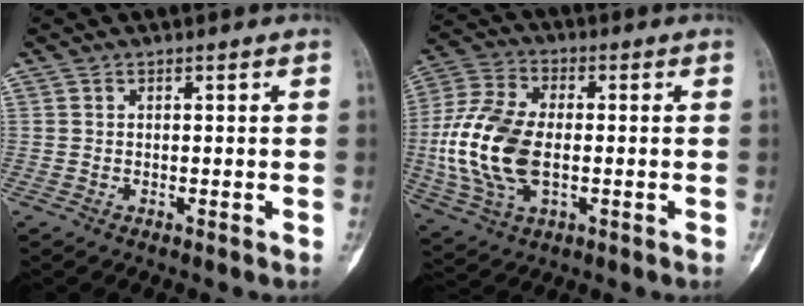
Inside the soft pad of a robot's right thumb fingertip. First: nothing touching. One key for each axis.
{"total": 16.6, "fx": -1.5, "fy": 9.6, "fz": 13.5, "tx": -0.292, "ty": 0.007, "tz": -0.026}